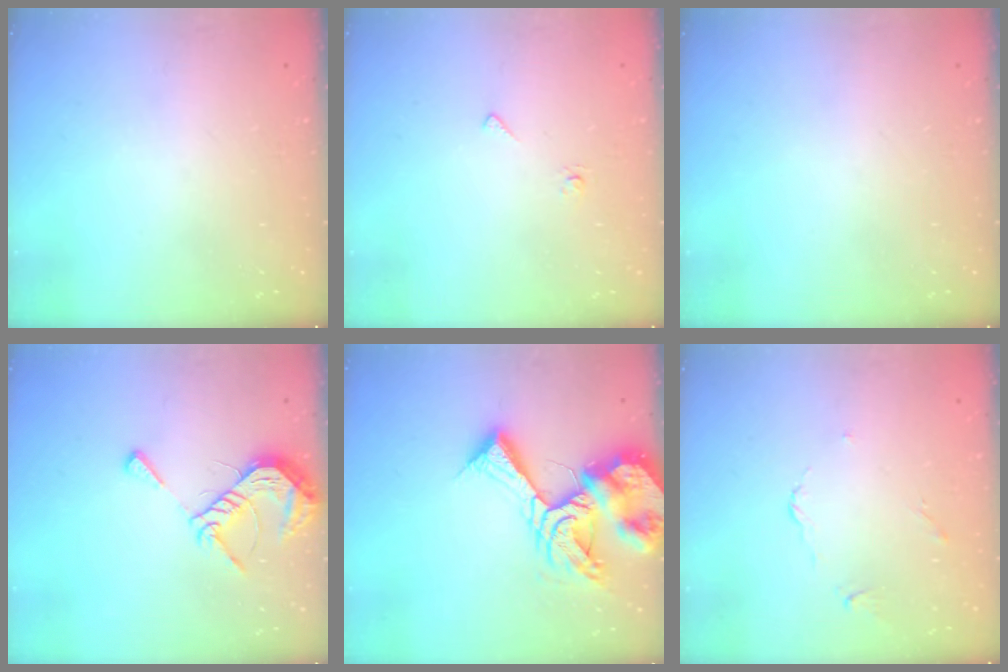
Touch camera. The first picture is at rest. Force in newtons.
{"total": 4.5, "press": 4.5, "slide": 0.5}
{"total": 0.0}
{"total": 9.4, "press": 9.4, "slide": 0.2}
{"total": 18.4, "press": 18.3, "slide": 2.0}
{"total": 2.9, "press": 2.8, "slide": 0.6}